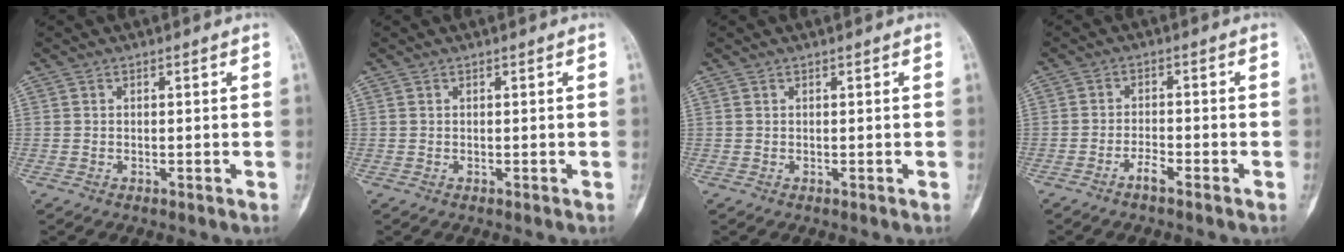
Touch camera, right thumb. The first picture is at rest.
{"total": 0.0}
{"total": 0.0}
{"total": 2.8, "force": [-2.1, 0.5, 1.8], "torque": [-0.035, 0.012, -0.043]}